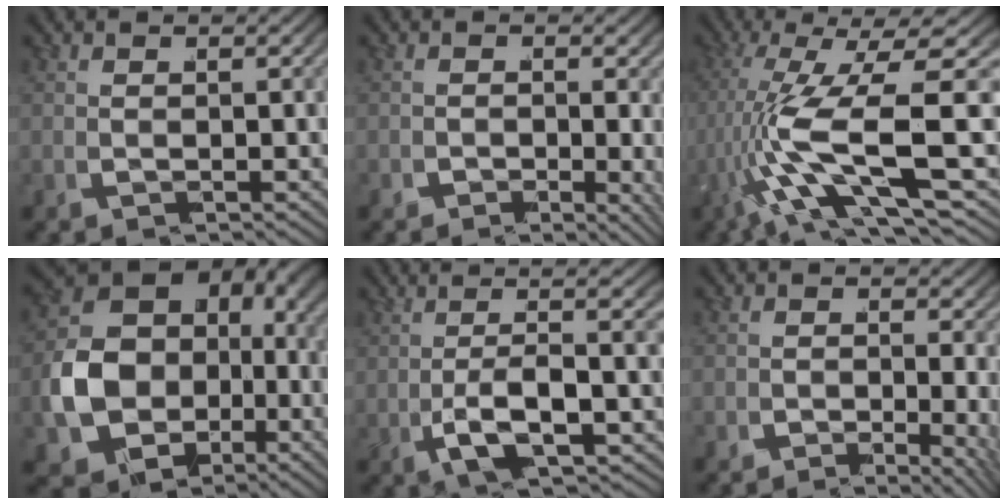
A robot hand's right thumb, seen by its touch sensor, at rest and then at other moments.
{"total": 2.1, "force": [-1.0, 1.0, 1.6], "torque": [-0.023, -0.021, -0.016]}
{"total": 11.6, "force": [-0.4, 4.8, 10.5], "torque": [-0.221, -0.024, 0.006]}
{"total": 16.4, "force": [-2.4, 13.3, 9.4], "torque": [-0.228, -0.062, -0.021]}
{"total": 7.3, "force": [-0.2, 2.2, 6.9], "torque": [-0.114, 0.005, -0.001]}
{"total": 2.7, "force": [-1.2, 0.9, 2.2], "torque": [-0.033, -0.025, -0.017]}